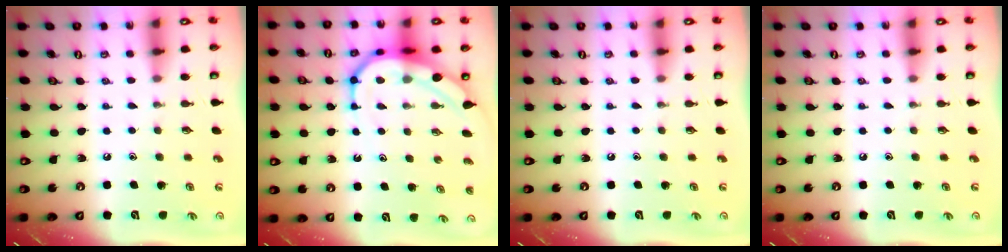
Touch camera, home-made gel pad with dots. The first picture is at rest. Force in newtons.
{"total": 10.6, "press": 10.5, "slide": 1.1}
{"total": 0.0}
{"total": 0.0}